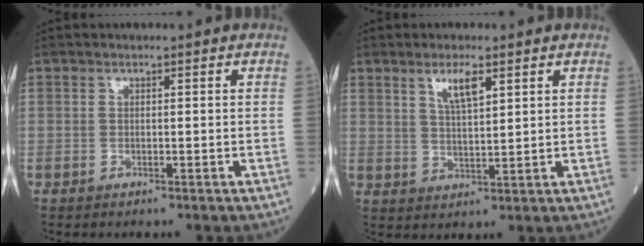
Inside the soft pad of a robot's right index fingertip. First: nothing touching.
{"total": 4.6, "force": [2.6, 0.9, 3.6], "torque": [-0.071, 0.000, 0.050]}